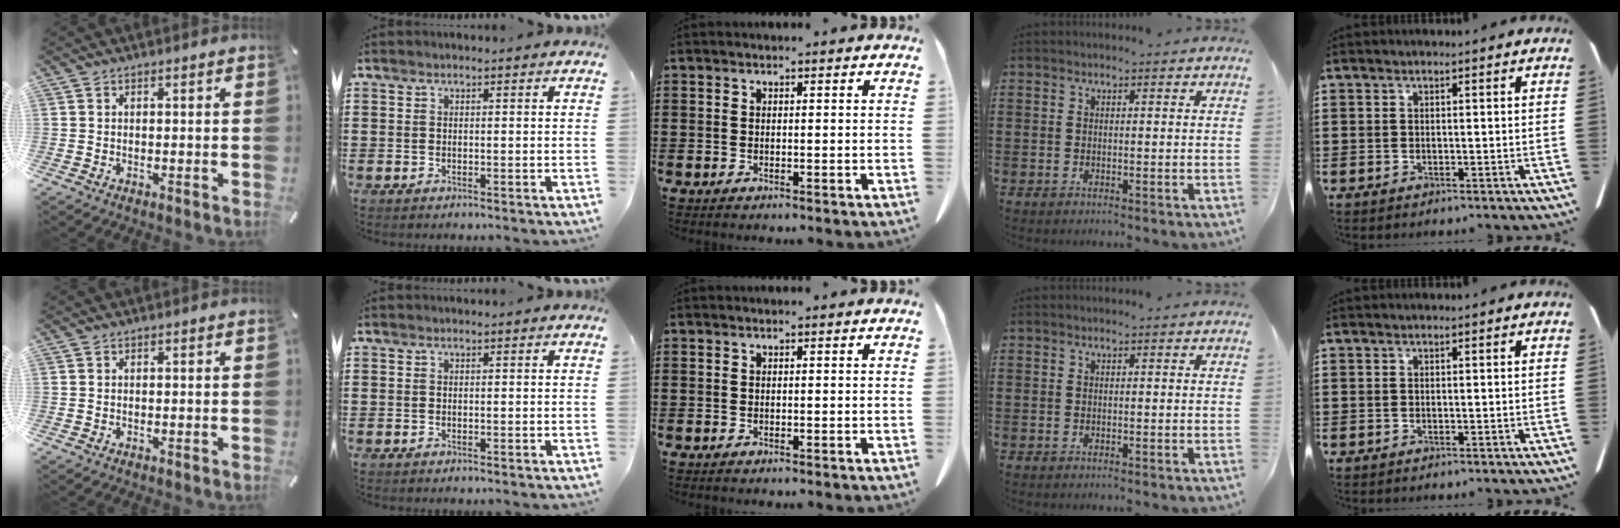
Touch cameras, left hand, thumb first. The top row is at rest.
{}